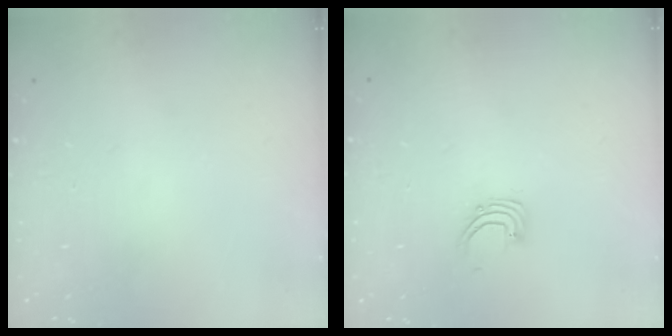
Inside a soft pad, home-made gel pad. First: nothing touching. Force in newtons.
{"total": 3.2, "press": 3.2, "slide": 0.2}